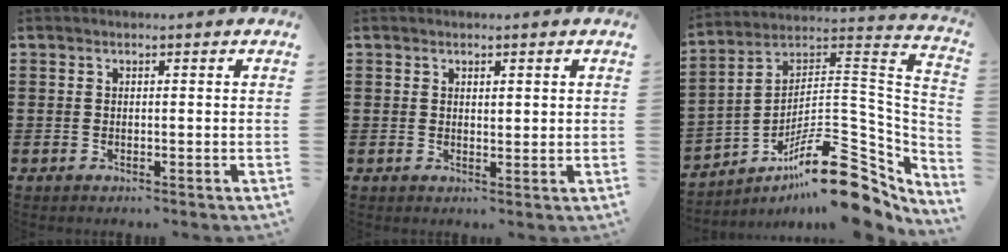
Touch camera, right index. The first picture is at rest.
{"total": 1.0, "force": [0.8, 0.4, 0.5], "torque": [-0.011, 0.003, 0.014]}
{"total": 17.6, "force": [-11.4, 5.4, 12.4], "torque": [-0.175, 0.037, -0.197]}